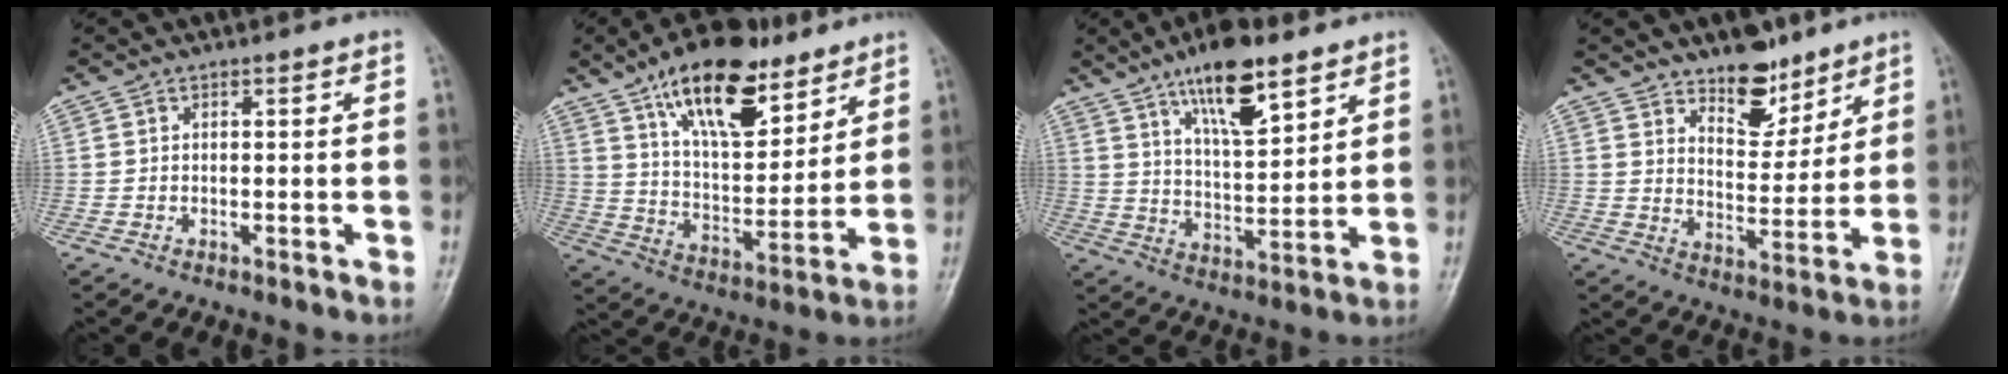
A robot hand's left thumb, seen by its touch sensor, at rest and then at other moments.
{"total": 19.2, "force": [11.9, 8.4, 12.5], "torque": [-0.162, -0.056, 0.208]}
{"total": 13.4, "force": [8.3, 4.5, 9.5], "torque": [-0.137, -0.046, 0.144]}
{"total": 10.1, "force": [7.4, 4.9, 4.7], "torque": [-0.042, -0.056, 0.125]}